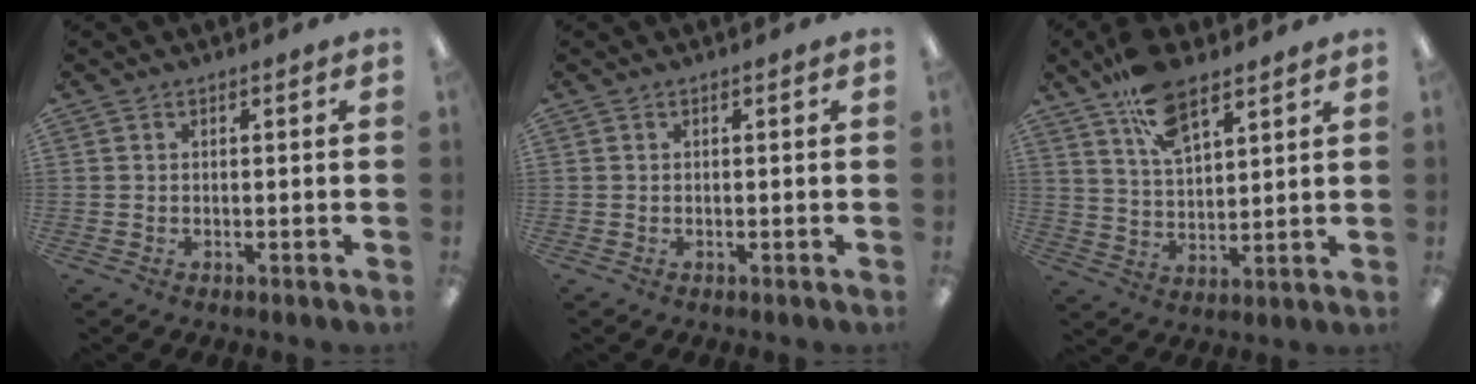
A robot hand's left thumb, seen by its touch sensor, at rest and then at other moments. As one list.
[{"total": 0.0}, {"total": 12.2, "force": [8.4, 5.3, 7.0], "torque": [-0.124, -0.036, 0.153]}]